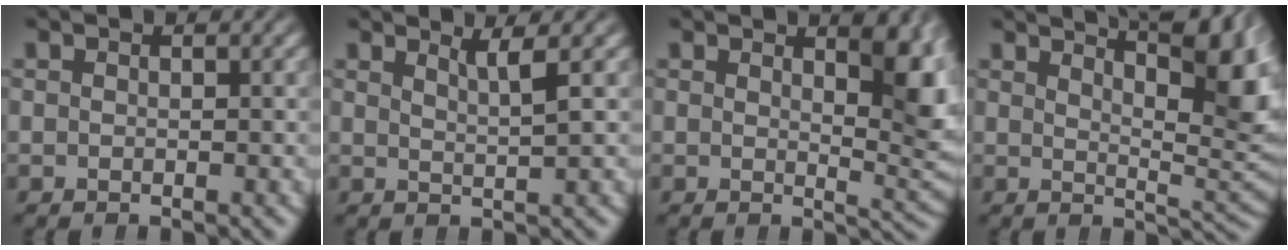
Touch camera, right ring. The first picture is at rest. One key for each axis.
{"total": 1.9, "fx": 1.4, "fy": -0.9, "fz": 0.9, "tx": -0.022, "ty": -0.012, "tz": 0.030}
{"total": 5.4, "fx": 1.6, "fy": 1.5, "fz": 5.0, "tx": -0.054, "ty": -0.018, "tz": 0.030}
{"total": 11.0, "fx": 5.4, "fy": 3.7, "fz": 8.8, "tx": -0.097, "ty": 0.001, "tz": 0.082}